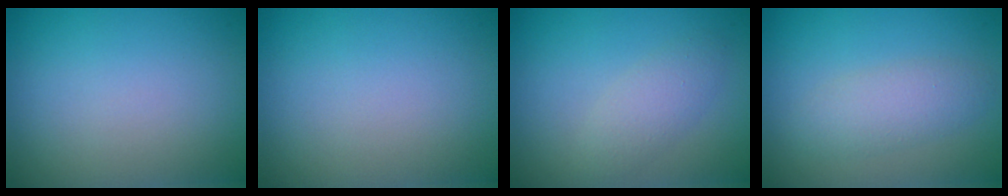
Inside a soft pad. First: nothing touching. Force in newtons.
{"total": 0.0}
{"total": 2.2, "press": 2.2, "slide": 0.2}
{"total": 2.6, "press": 2.6, "slide": 0.1}